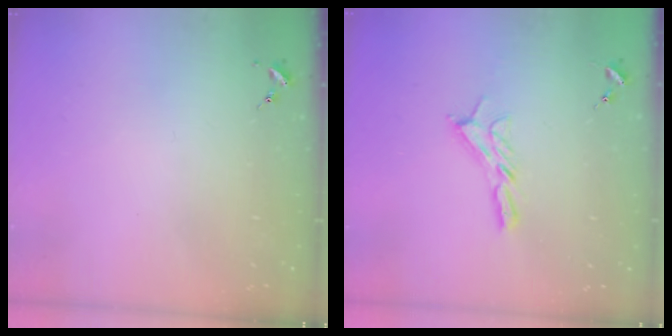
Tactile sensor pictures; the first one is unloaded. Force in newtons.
{"total": 8.3, "press": 8.2, "slide": 0.5}